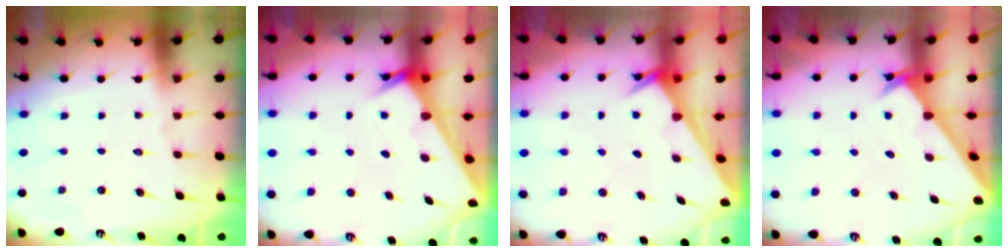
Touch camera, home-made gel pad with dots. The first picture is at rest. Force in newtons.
{"total": 2.1, "press": 2.1, "slide": 0.1}
{"total": 3.3, "press": 3.3, "slide": 0.3}
{"total": 2.4, "press": 2.4, "slide": 0.2}